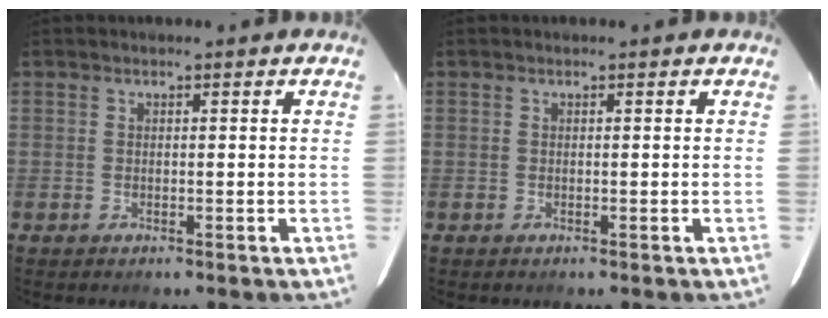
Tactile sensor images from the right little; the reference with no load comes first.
{"total": 0.0}